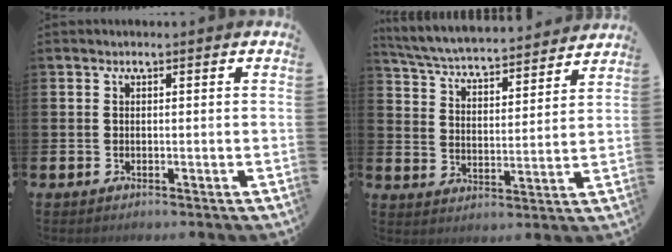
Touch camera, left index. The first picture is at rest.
{"total": 5.3, "force": [5.2, 0.4, 1.0], "torque": [-0.052, -0.047, 0.086]}